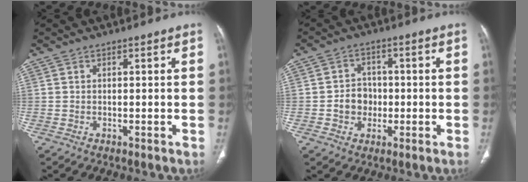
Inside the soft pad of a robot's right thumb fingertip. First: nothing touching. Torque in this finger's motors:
{"motor_torque": [0.91, 0.72, 0.36, -0.84, 0.17]}